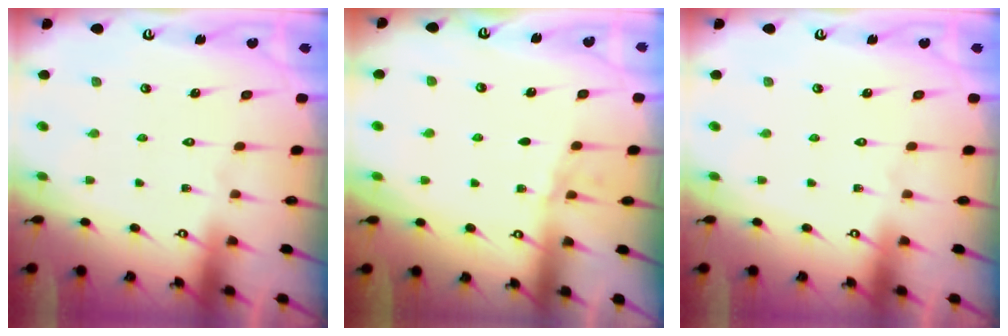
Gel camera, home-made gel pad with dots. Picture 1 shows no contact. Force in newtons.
{"total": 2.1, "press": 2.1, "slide": 0.2}
{"total": 0.0}